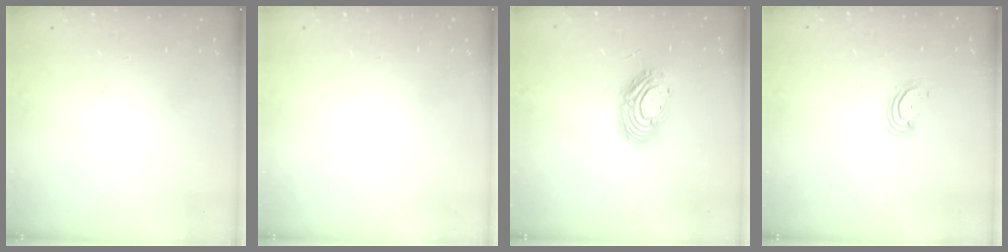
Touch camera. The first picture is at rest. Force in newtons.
{"total": 0.0}
{"total": 12.3, "press": 12.3, "slide": 1.0}
{"total": 3.0, "press": 3.0, "slide": 0.3}